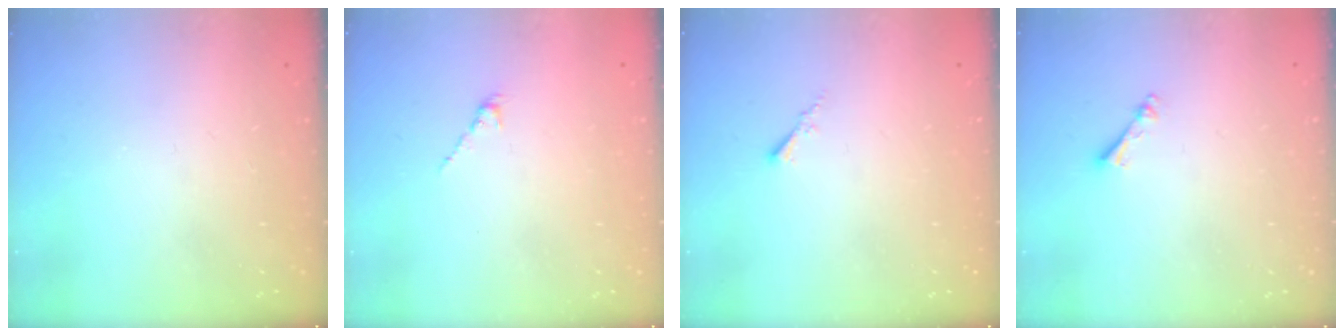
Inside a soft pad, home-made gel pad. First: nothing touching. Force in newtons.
{"total": 1.3, "press": 1.2, "slide": 0.5}
{"total": 0.0}
{"total": 2.4, "press": 2.3, "slide": 0.4}